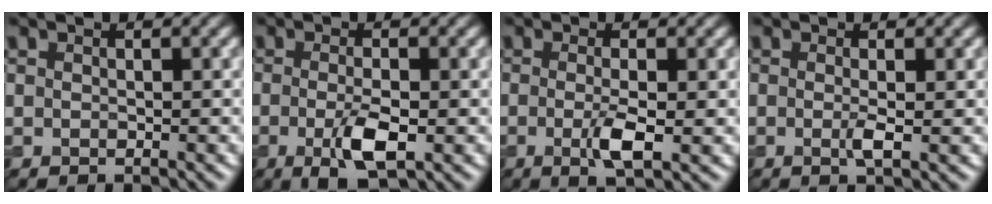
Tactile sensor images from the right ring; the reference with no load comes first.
{"total": 4.0, "force": [-1.1, 1.1, 3.7], "torque": [-0.074, -0.009, -0.019]}
{"total": 3.2, "force": [-0.6, 0.7, 3.1], "torque": [-0.063, -0.010, -0.012]}
{"total": 1.7, "force": [-0.2, 0.2, 1.7], "torque": [-0.034, -0.006, -0.005]}